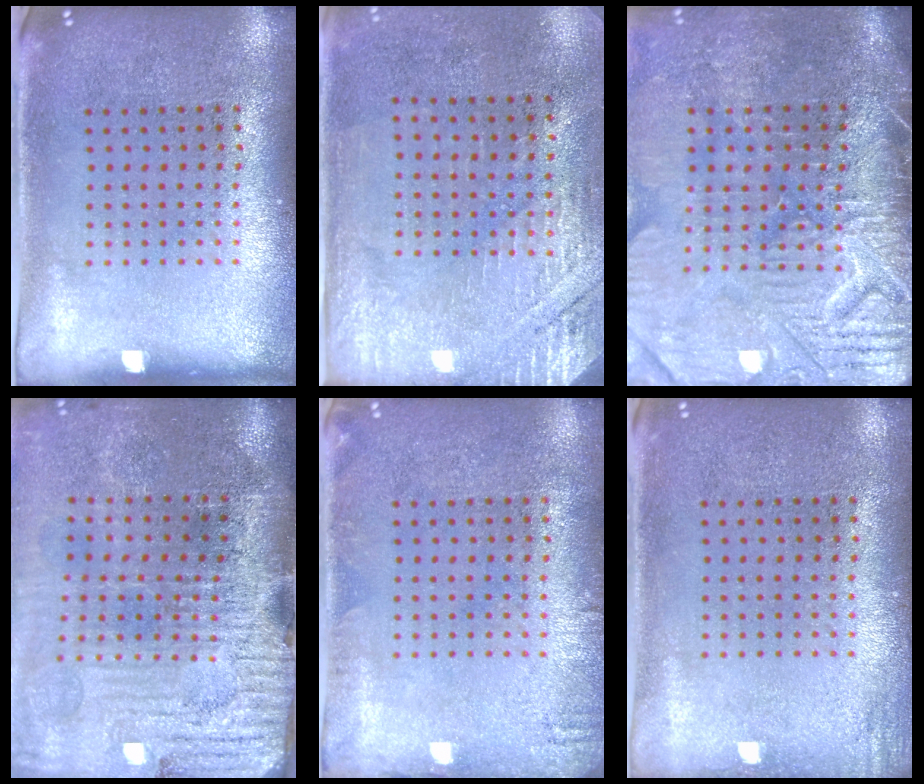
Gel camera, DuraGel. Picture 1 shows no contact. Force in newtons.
{"total": 2.7, "press": 2.5, "slide": 1.1}
{"total": 4.6, "press": 4.0, "slide": 2.2}
{"total": 4.9, "press": 4.1, "slide": 2.6}
{"total": 1.1, "press": 1.1, "slide": 0.2}
{"total": 1.2, "press": 1.2, "slide": 0.3}